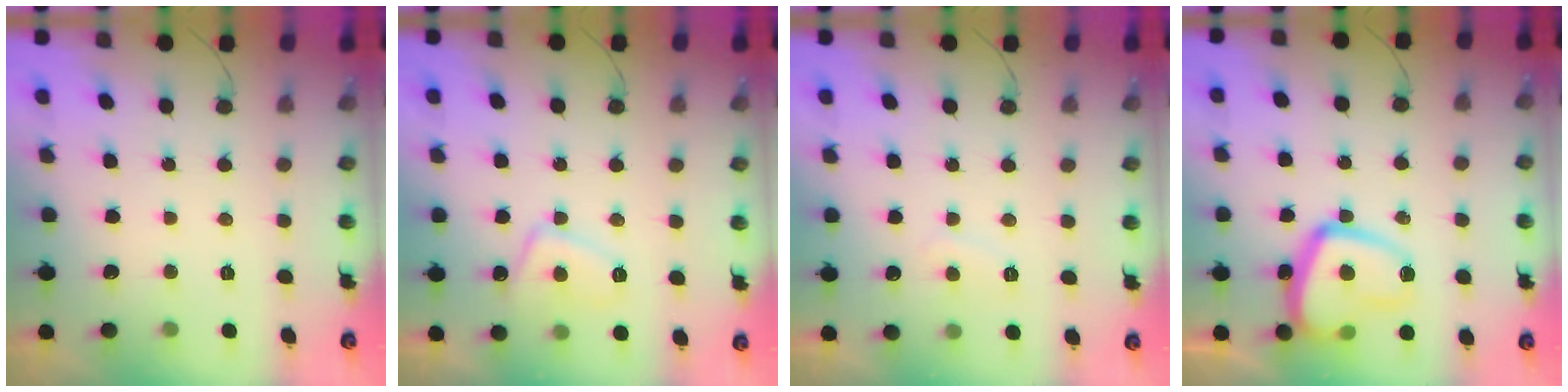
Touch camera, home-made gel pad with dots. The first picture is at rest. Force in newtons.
{"total": 8.1, "press": 8.0, "slide": 1.1}
{"total": 3.5, "press": 3.5, "slide": 0.3}
{"total": 16.6, "press": 16.5, "slide": 1.6}